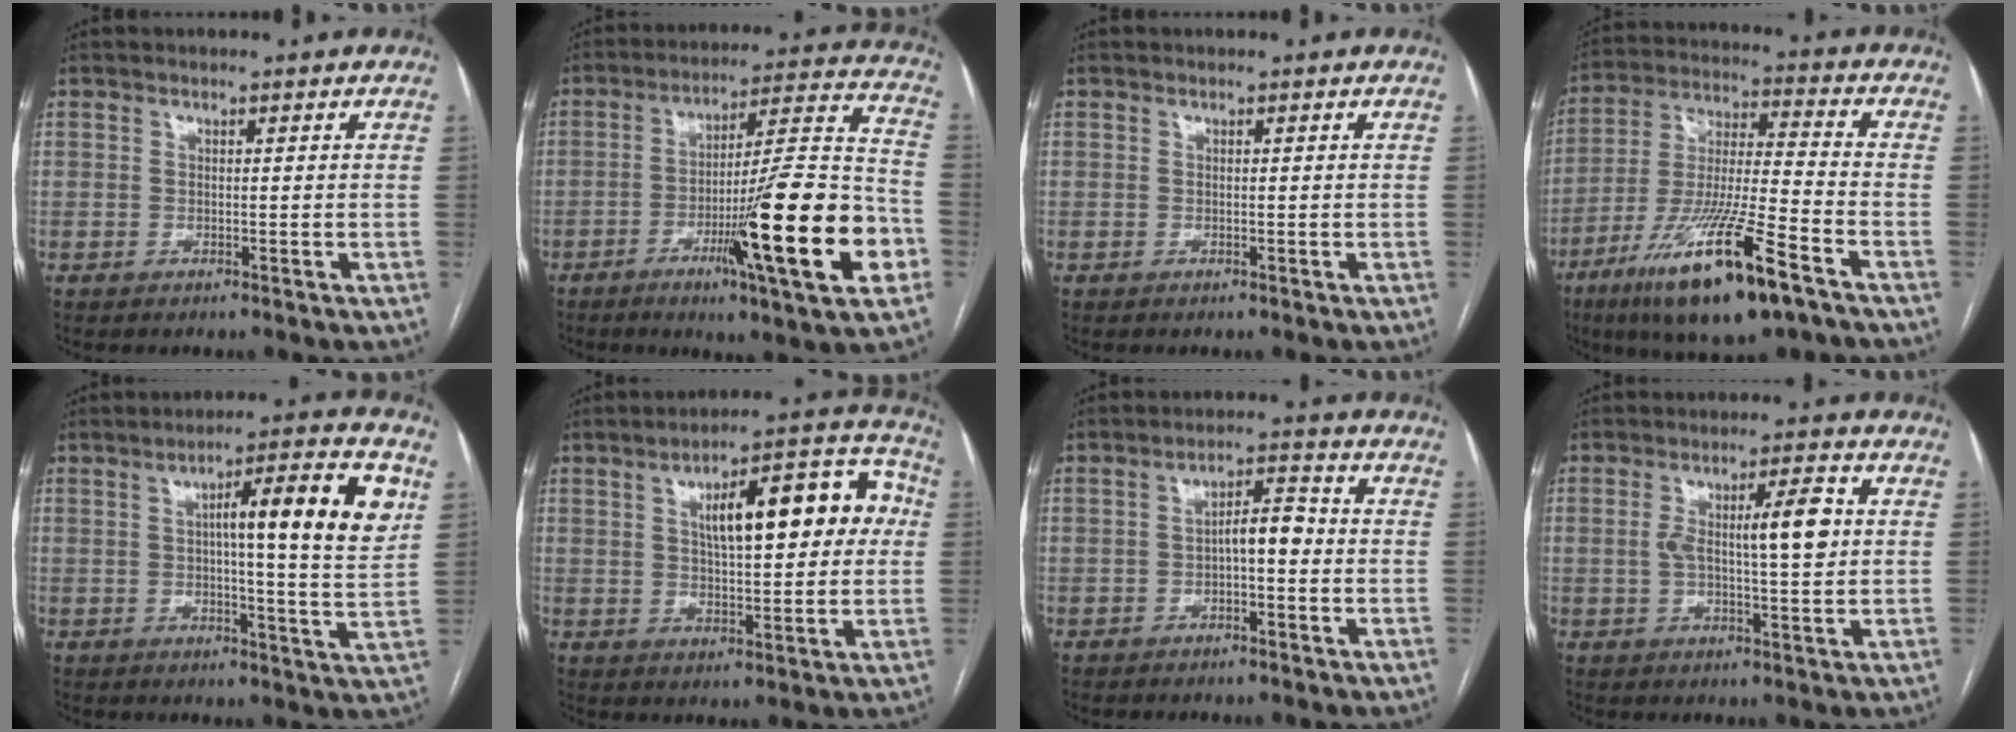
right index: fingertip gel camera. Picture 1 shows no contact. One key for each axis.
{"total": 21.9, "fx": -7.5, "fy": 0.6, "fz": 20.6, "tx": -0.288, "ty": -0.010, "tz": -0.114}
{"total": 0.0}
{"total": 18.8, "fx": -10.9, "fy": 1.9, "fz": 15.3, "tx": -0.297, "ty": -0.040, "tz": -0.191}
{"total": 13.9, "fx": 3.9, "fy": 0.9, "fz": 13.3, "tx": -0.191, "ty": 0.015, "tz": 0.052}
{"total": 15.1, "fx": 3.2, "fy": 4.8, "fz": 14.0, "tx": -0.188, "ty": 0.045, "tz": 0.048}
{"total": 4.5, "fx": -0.7, "fy": 1.5, "fz": 4.2, "tx": -0.067, "ty": 0.022, "tz": -0.009}
{"total": 7.8, "fx": 1.1, "fy": 1.3, "fz": 7.7, "tx": -0.127, "ty": 0.013, "tz": 0.021}